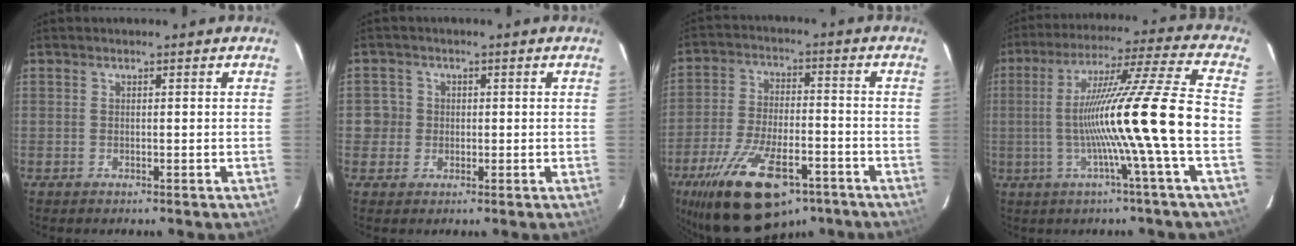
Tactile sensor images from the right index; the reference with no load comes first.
{"total": 3.2, "force": [-0.4, 3.2, 0.2], "torque": [0.006, 0.018, -0.005]}
{"total": 20.4, "force": [-13.3, 8.7, 12.8], "torque": [-0.255, -0.028, -0.214]}
{"total": 16.3, "force": [-3.4, -3.7, 15.5], "torque": [-0.261, -0.007, -0.061]}